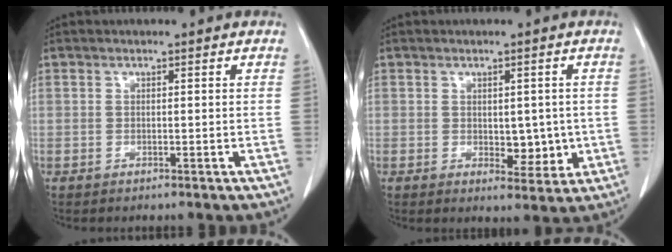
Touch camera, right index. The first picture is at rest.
{"total": 4.8, "force": [-0.2, 2.7, 4.0], "torque": [-0.044, -0.005, 0.007]}